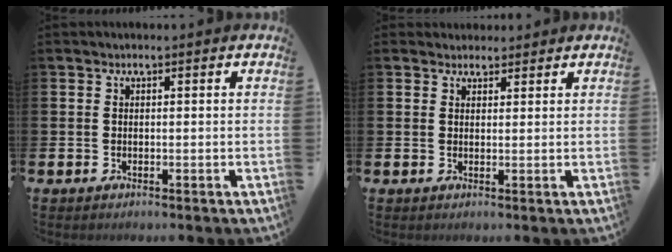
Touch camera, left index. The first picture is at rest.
{"total": 2.3, "force": [2.1, 0.9, -0.1], "torque": [0.008, -0.005, 0.039]}